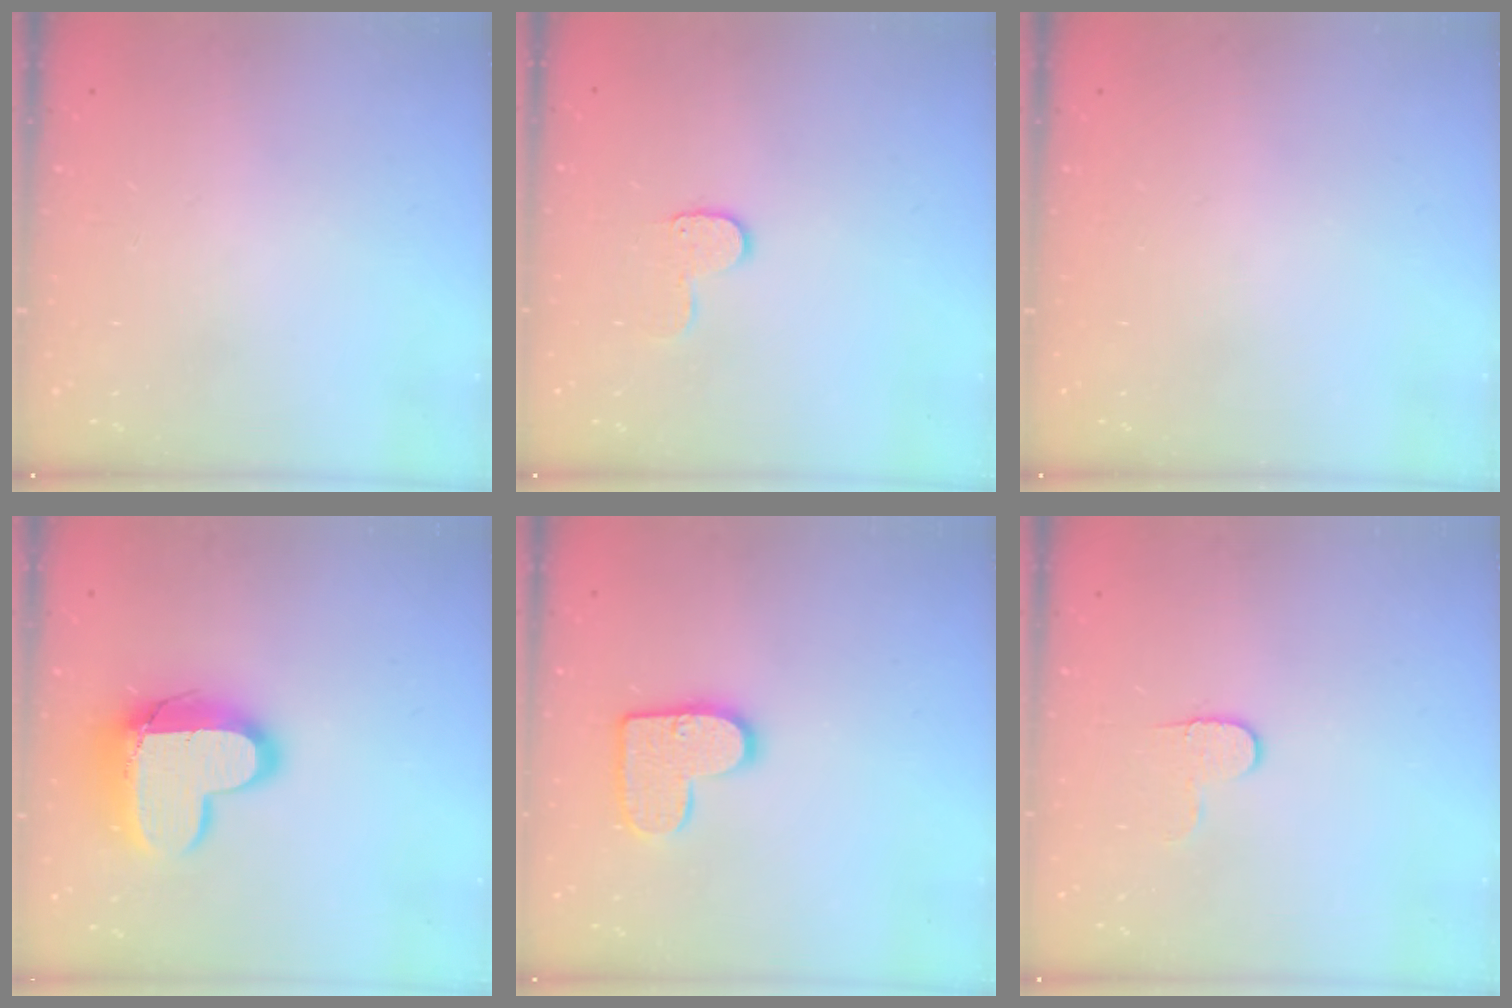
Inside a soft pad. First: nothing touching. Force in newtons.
{"total": 6.5, "press": 6.4, "slide": 0.4}
{"total": 0.0}
{"total": 15.4, "press": 15.4, "slide": 1.1}
{"total": 12.5, "press": 12.5, "slide": 0.7}
{"total": 4.9, "press": 4.9, "slide": 0.5}